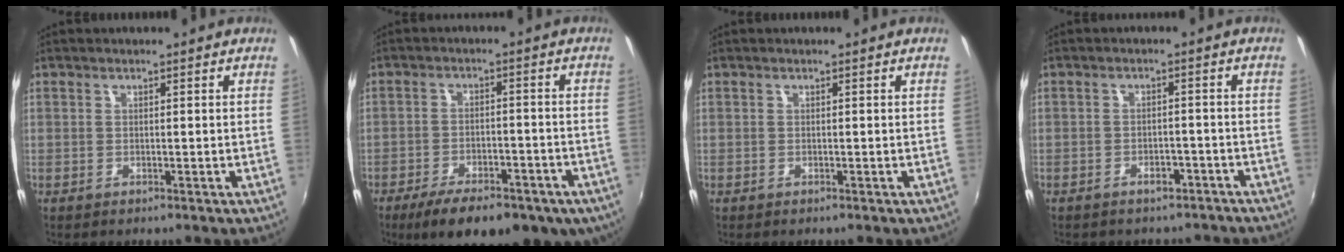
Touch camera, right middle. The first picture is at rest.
{"total": 18.1, "force": [-12.0, 7.3, 11.4], "torque": [-0.206, -0.036, -0.161]}
{"total": 0.0}
{"total": 6.1, "force": [-5.1, 2.9, 1.7], "torque": [-0.035, 0.007, -0.058]}